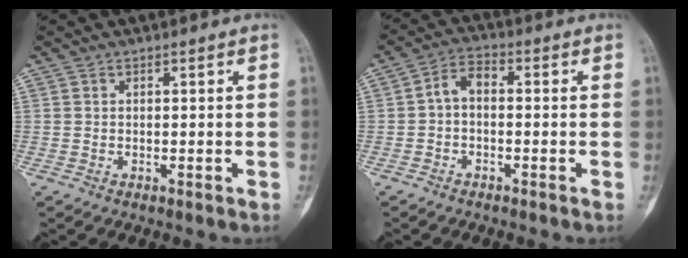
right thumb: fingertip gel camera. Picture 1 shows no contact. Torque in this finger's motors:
{"motor_torque": [0.03, 0.03, 0.20, -0.19, 0.01]}